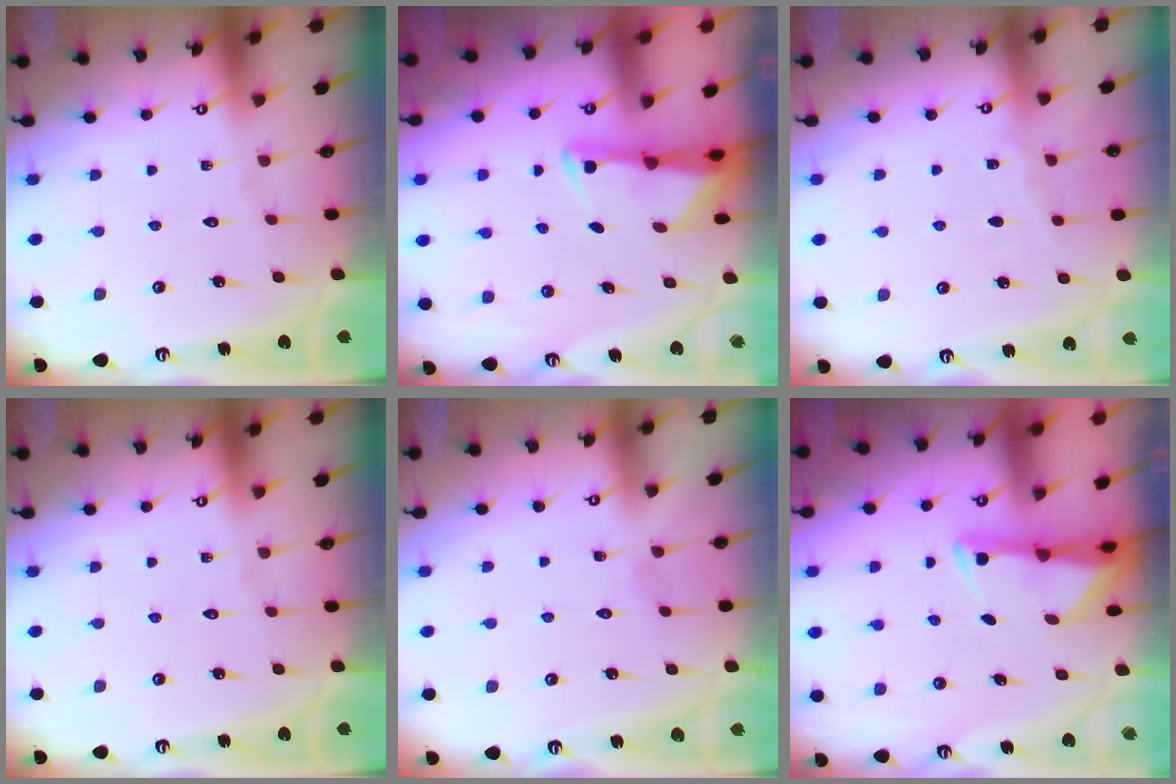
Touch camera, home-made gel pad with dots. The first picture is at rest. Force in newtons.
{"total": 3.0, "press": 2.9, "slide": 0.5}
{"total": 3.0, "press": 3.0, "slide": 0.4}
{"total": 0.0}
{"total": 2.6, "press": 2.6, "slide": 0.2}
{"total": 3.0, "press": 2.9, "slide": 0.5}